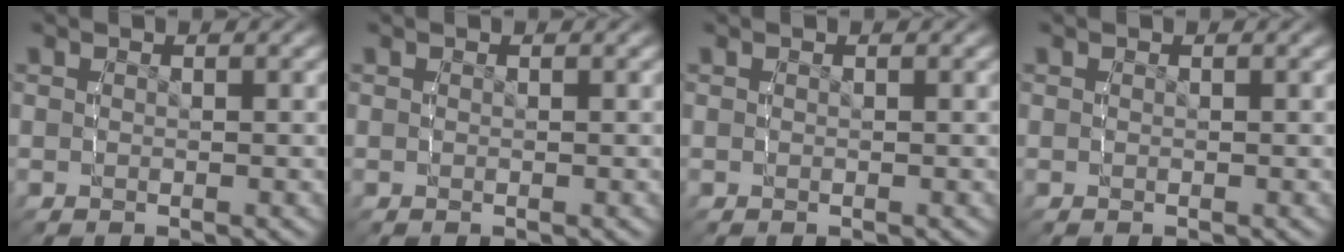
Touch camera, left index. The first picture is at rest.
{"total": 0.0}
{"total": 0.0}
{"total": 0.0}